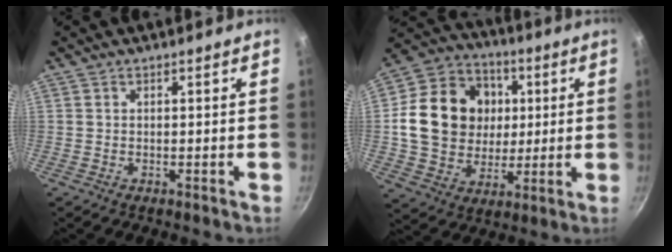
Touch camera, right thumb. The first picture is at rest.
{"total": 20.2, "force": [2.5, 16.8, 10.9], "torque": [-0.170, 0.019, 0.046]}